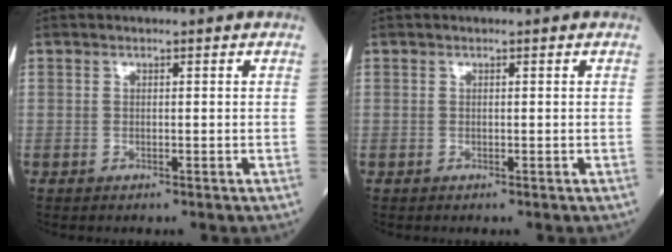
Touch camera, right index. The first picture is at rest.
{"total": 0.0}